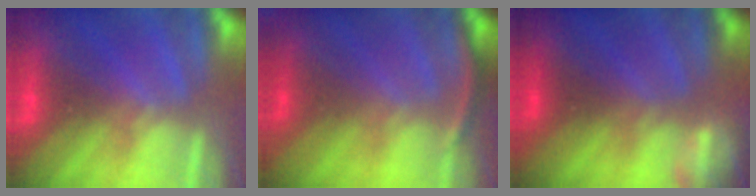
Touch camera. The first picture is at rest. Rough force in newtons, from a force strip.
{"total": 3.1}
{"total": 5.6}